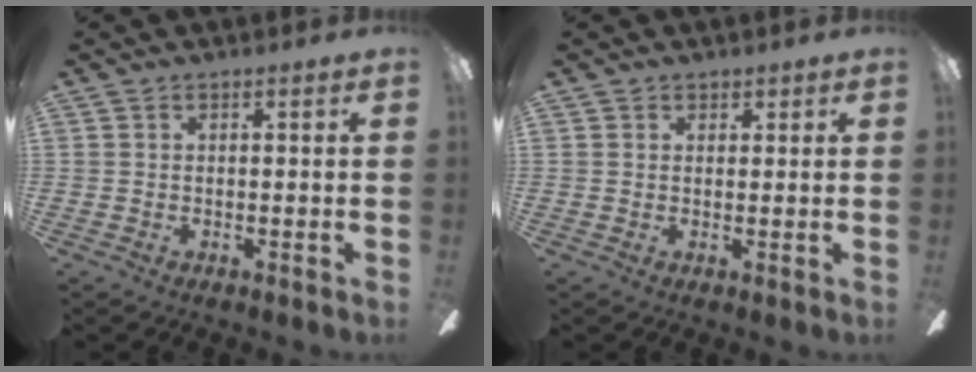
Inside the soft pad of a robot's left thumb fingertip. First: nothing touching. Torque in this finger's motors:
{"motor_torque": [0.16, -0.07, -0.13, -0.04, 0.00]}